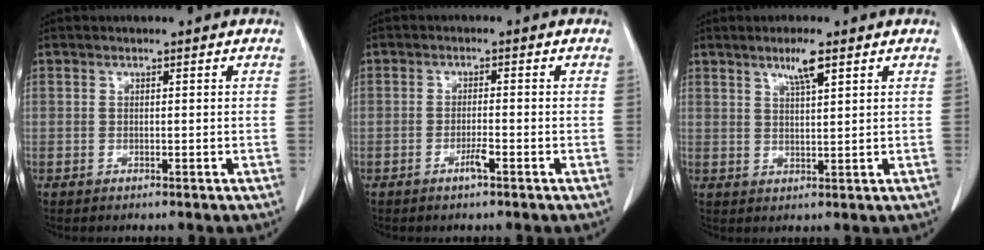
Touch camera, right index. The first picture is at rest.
{"total": 2.1, "force": [-1.1, 0.0, 1.8], "torque": [-0.030, 0.000, -0.020]}
{"total": 3.9, "force": [2.4, 0.2, 3.1], "torque": [-0.057, -0.001, 0.044]}